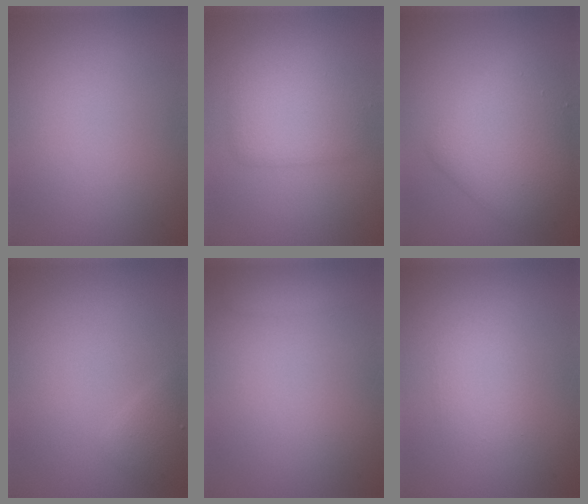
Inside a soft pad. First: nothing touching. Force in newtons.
{"total": 3.5, "press": 3.5, "slide": 0.2}
{"total": 5.6, "press": 5.6, "slide": 0.3}
{"total": 1.3, "press": 1.3, "slide": 0.1}
{"total": 1.5, "press": 1.5, "slide": 0.1}
{"total": 1.7, "press": 1.7, "slide": 0.1}